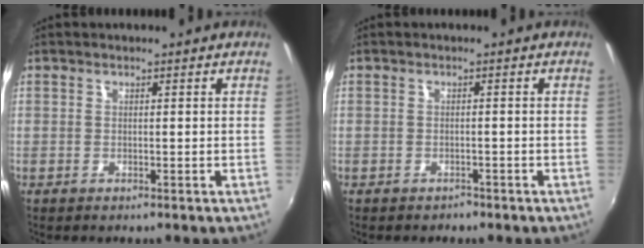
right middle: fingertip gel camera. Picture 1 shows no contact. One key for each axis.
{"total": 1.6, "fx": -1.3, "fy": 0.8, "fz": 0.3, "tx": -0.008, "ty": -0.001, "tz": -0.017}